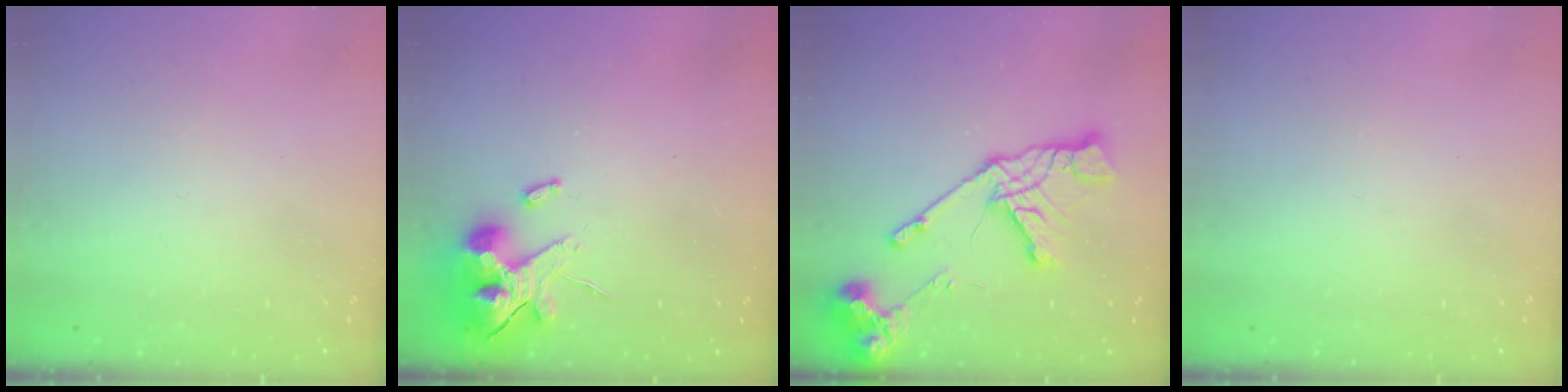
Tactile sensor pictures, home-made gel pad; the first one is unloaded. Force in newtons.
{"total": 13.1, "press": 12.9, "slide": 2.4}
{"total": 17.6, "press": 17.5, "slide": 1.8}
{"total": 0.0}